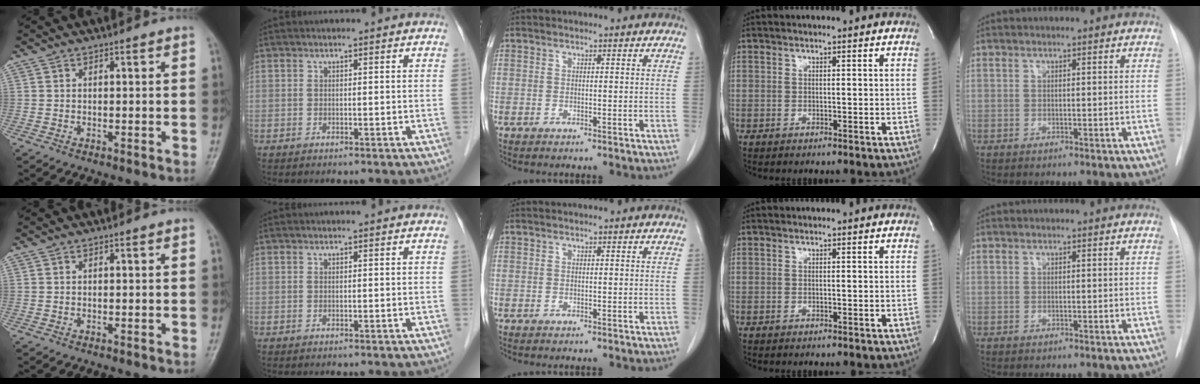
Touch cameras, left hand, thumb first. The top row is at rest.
{}